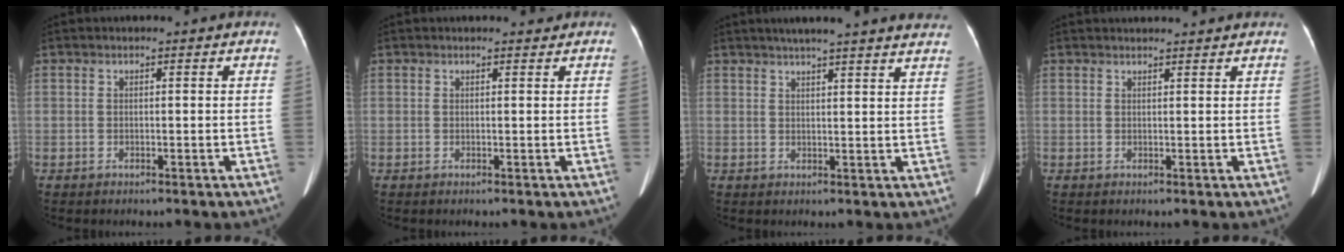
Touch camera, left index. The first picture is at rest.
{"total": 0.8, "force": [0.8, 0.2, 0.0], "torque": [-0.008, 0.000, 0.010]}
{"total": 17.9, "force": [15.8, 0.7, 8.2], "torque": [-0.122, 0.010, 0.188]}
{"total": 4.8, "force": [4.7, 0.1, 1.2], "torque": [-0.014, 0.027, 0.055]}